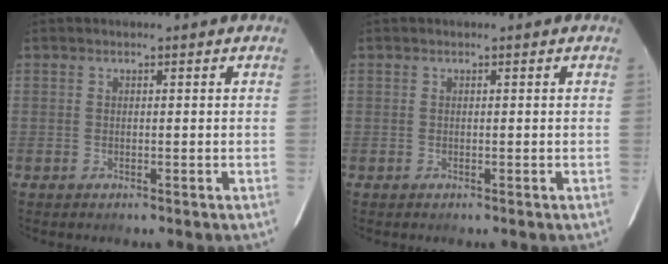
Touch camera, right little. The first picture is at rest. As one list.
[{"total": 0.0}]